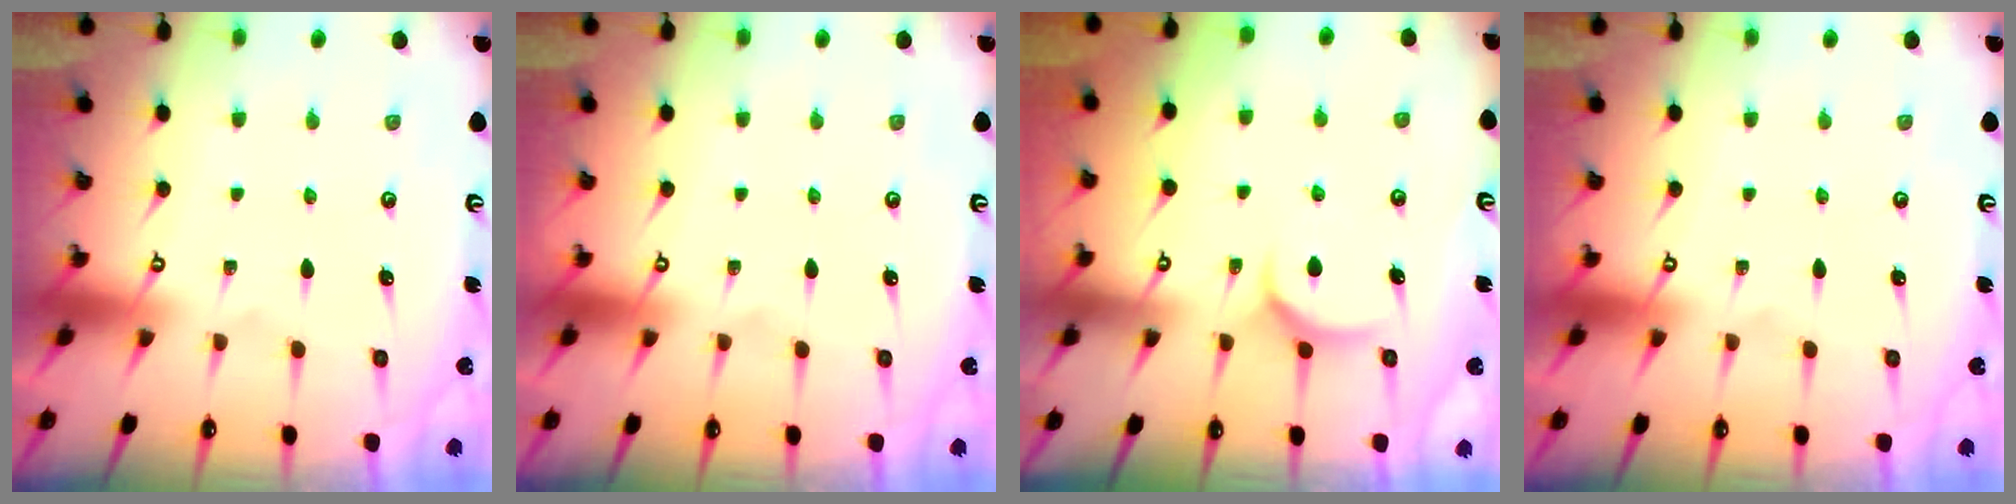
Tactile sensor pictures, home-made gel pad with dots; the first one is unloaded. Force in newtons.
{"total": 0.0}
{"total": 4.9, "press": 4.9, "slide": 0.7}
{"total": 0.0}